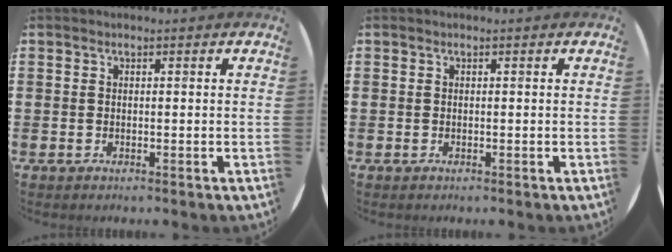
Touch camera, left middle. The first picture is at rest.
{"total": 0.0}